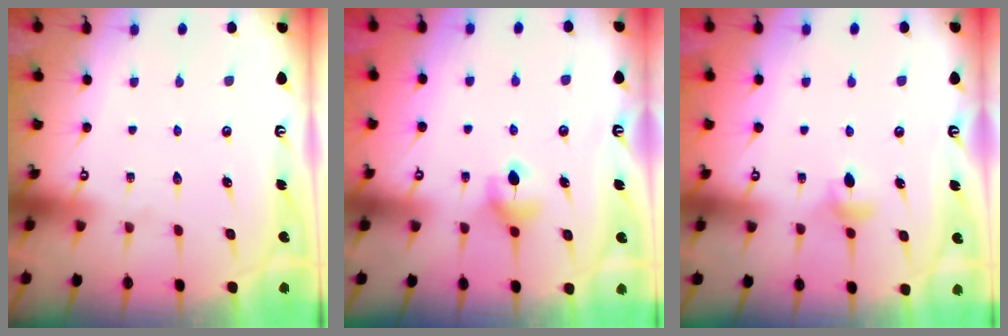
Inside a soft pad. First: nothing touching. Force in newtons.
{"total": 5.6, "press": 5.5, "slide": 0.7}
{"total": 4.3, "press": 4.3, "slide": 0.9}